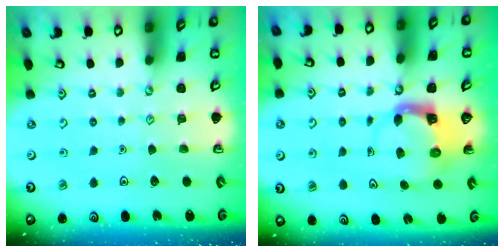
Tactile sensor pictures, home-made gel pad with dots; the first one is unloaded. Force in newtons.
{"total": 3.9, "press": 3.8, "slide": 0.4}